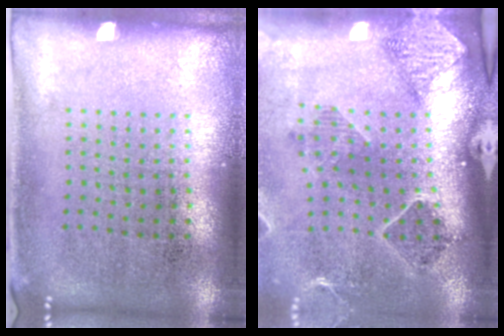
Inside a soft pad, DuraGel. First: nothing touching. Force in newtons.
{"total": 1.7, "press": 1.6, "slide": 0.4}